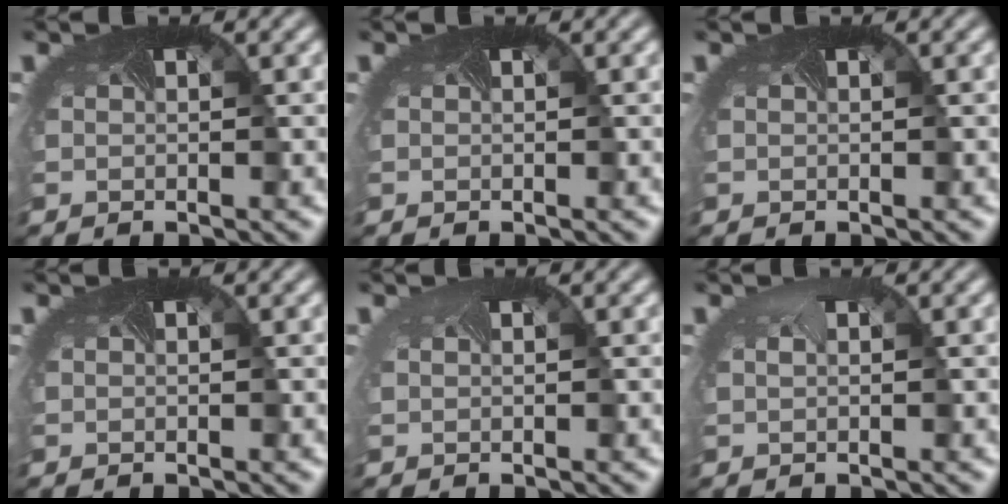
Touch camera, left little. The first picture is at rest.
{"total": 0.0}
{"total": 0.0}
{"total": 0.0}
{"total": 0.0}
{"total": 0.5, "force": [0.2, 0.3, 0.3], "torque": [-0.005, 0.003, 0.007]}